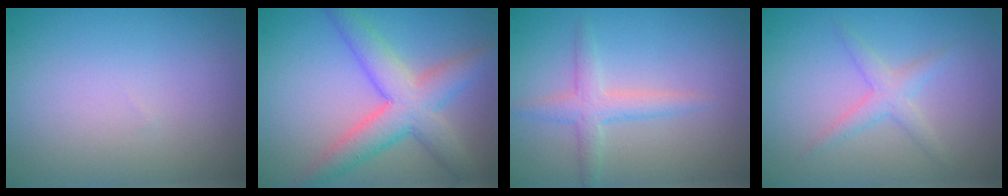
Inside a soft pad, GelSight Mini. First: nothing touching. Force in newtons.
{"total": 5.9, "press": 5.9, "slide": 0.2}
{"total": 2.4, "press": 2.4, "slide": 0.0}
{"total": 2.0, "press": 2.0, "slide": 0.1}